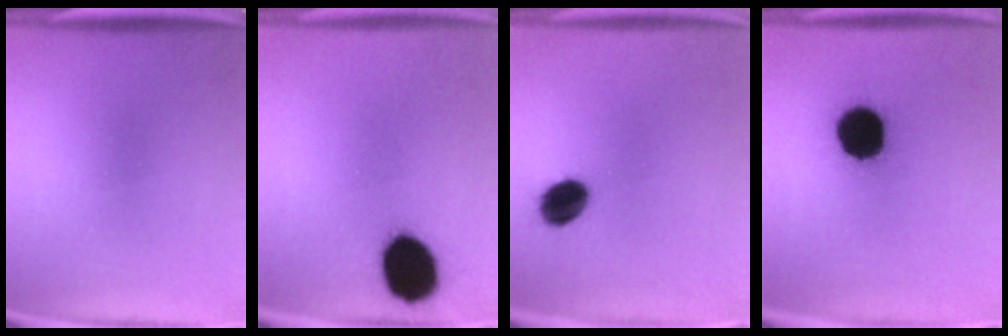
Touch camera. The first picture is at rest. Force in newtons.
{"total": 16.1}
{"total": 8.7}
{"total": 16.2}